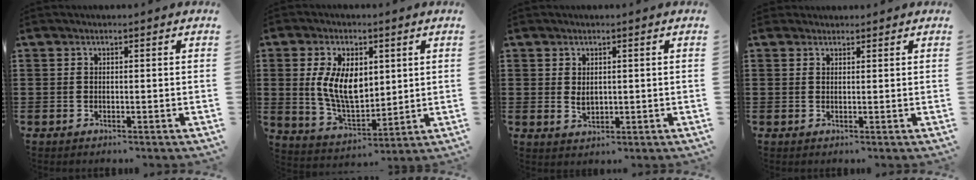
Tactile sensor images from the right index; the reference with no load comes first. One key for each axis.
{"total": 9.2, "fx": 1.5, "fy": 5.4, "fz": 7.4, "tx": -0.153, "ty": 0.006, "tz": 0.026}
{"total": 1.8, "fx": 0.4, "fy": 1.2, "fz": 1.3, "tx": -0.026, "ty": 0.004, "tz": 0.007}
{"total": 1.2, "fx": 1.1, "fy": 0.5, "fz": -0.2, "tx": 0.000, "ty": 0.001, "tz": 0.023}